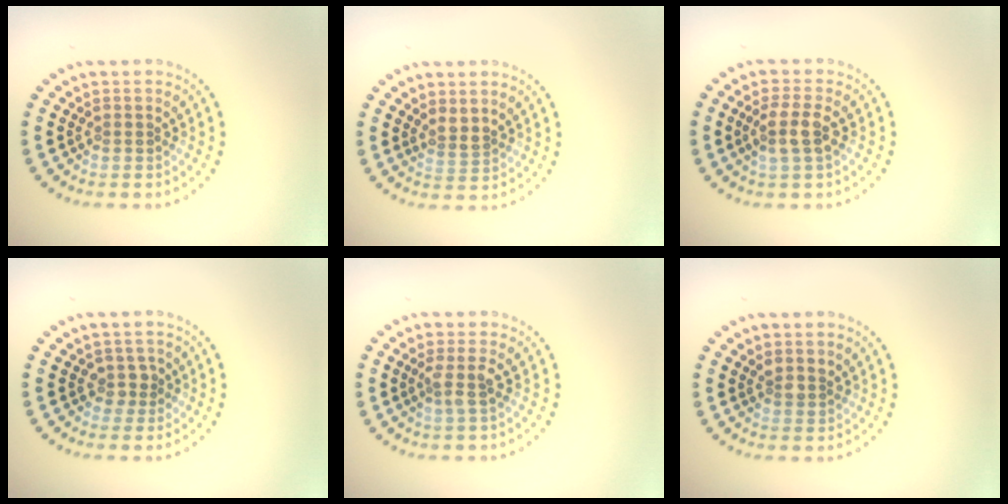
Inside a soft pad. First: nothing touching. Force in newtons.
{"total": 1.2, "press": 0.7, "slide": 1.0}
{"total": 2.6, "press": 2.5, "slide": 0.9}
{"total": 1.4, "press": 1.1, "slide": 0.8}
{"total": 1.5, "press": 1.1, "slide": 1.0}
{"total": 1.3, "press": 1.1, "slide": 0.8}